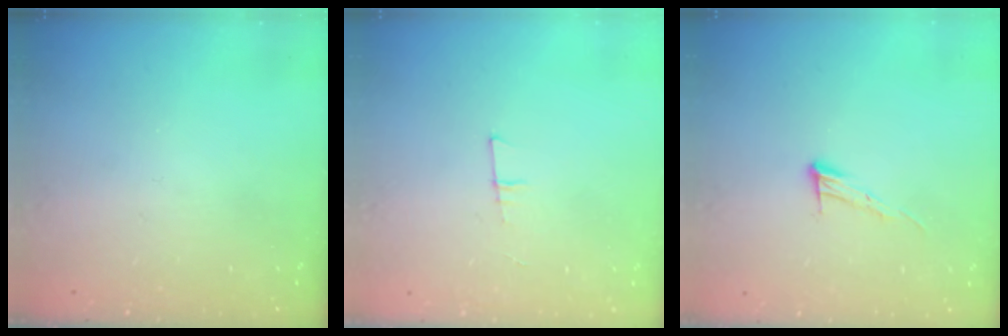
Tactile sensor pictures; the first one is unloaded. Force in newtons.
{"total": 5.6, "press": 4.7, "slide": 2.9}
{"total": 6.7, "press": 6.7, "slide": 0.4}